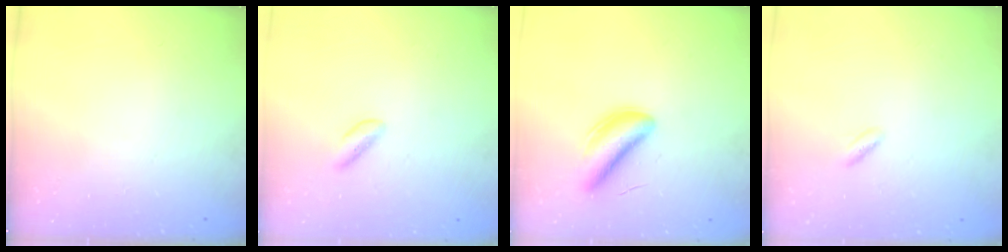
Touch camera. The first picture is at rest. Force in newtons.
{"total": 0.0}
{"total": 5.2, "press": 5.0, "slide": 1.5}
{"total": 1.8, "press": 1.6, "slide": 0.8}